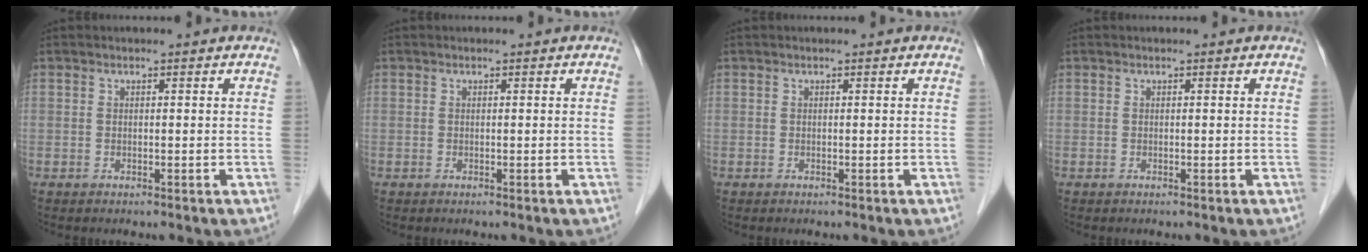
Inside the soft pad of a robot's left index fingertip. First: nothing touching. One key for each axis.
{"total": 0.0}
{"total": 0.0}
{"total": 0.0}